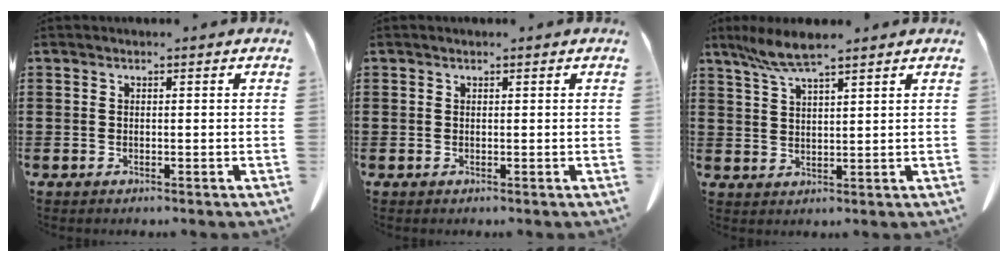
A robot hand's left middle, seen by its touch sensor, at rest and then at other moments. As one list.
[{"total": 0.0}, {"total": 5.7, "force": [4.1, 0.7, 3.9], "torque": [-0.086, -0.002, 0.075]}]